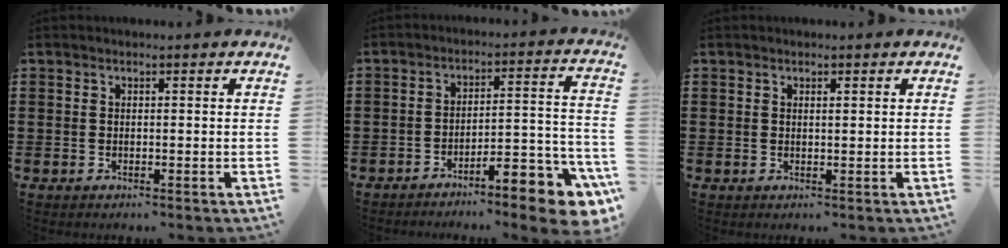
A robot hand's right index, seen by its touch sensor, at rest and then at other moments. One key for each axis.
{"total": 7.8, "fx": -6.4, "fy": 0.9, "fz": 4.3, "tx": -0.053, "ty": 0.000, "tz": -0.119}
{"total": 0.5, "fx": 0.2, "fy": -0.3, "fz": 0.4, "tx": -0.007, "ty": -0.002, "tz": 0.005}